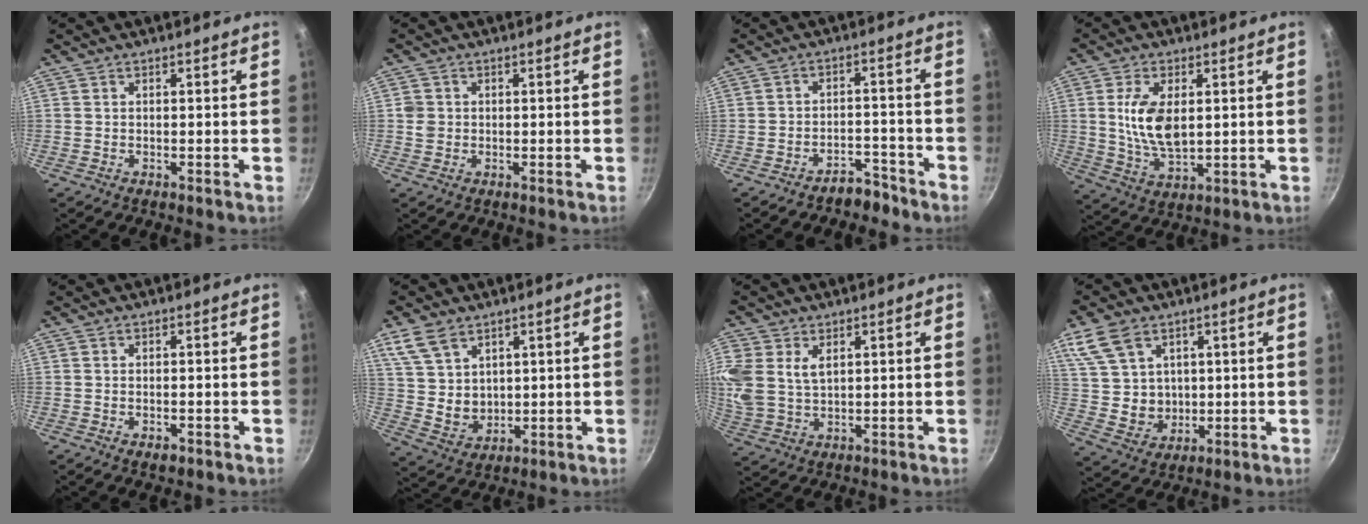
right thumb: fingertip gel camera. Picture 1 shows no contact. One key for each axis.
{"total": 2.3, "fx": 0.0, "fy": 2.1, "fz": 0.9, "tx": -0.008, "ty": 0.005, "tz": -0.001}
{"total": 4.8, "fx": -4.1, "fy": 2.3, "fz": 1.2, "tx": 0.006, "ty": 0.050, "tz": -0.057}
{"total": 10.5, "fx": 1.6, "fy": 5.5, "fz": 8.8, "tx": -0.163, "ty": -0.013, "tz": 0.036}
{"total": 2.0, "fx": -0.9, "fy": 1.1, "fz": 1.3, "tx": -0.023, "ty": 0.001, "tz": -0.015}
{"total": 9.6, "fx": 5.0, "fy": 6.6, "fz": 4.8, "tx": -0.071, "ty": -0.019, "tz": 0.113}
{"total": 11.8, "fx": 3.8, "fy": 8.3, "fz": 7.5, "tx": -0.180, "ty": 0.007, "tz": 0.083}
{"total": 11.2, "fx": 4.9, "fy": 8.4, "fz": 5.6, "tx": -0.088, "ty": -0.019, "tz": 0.110}